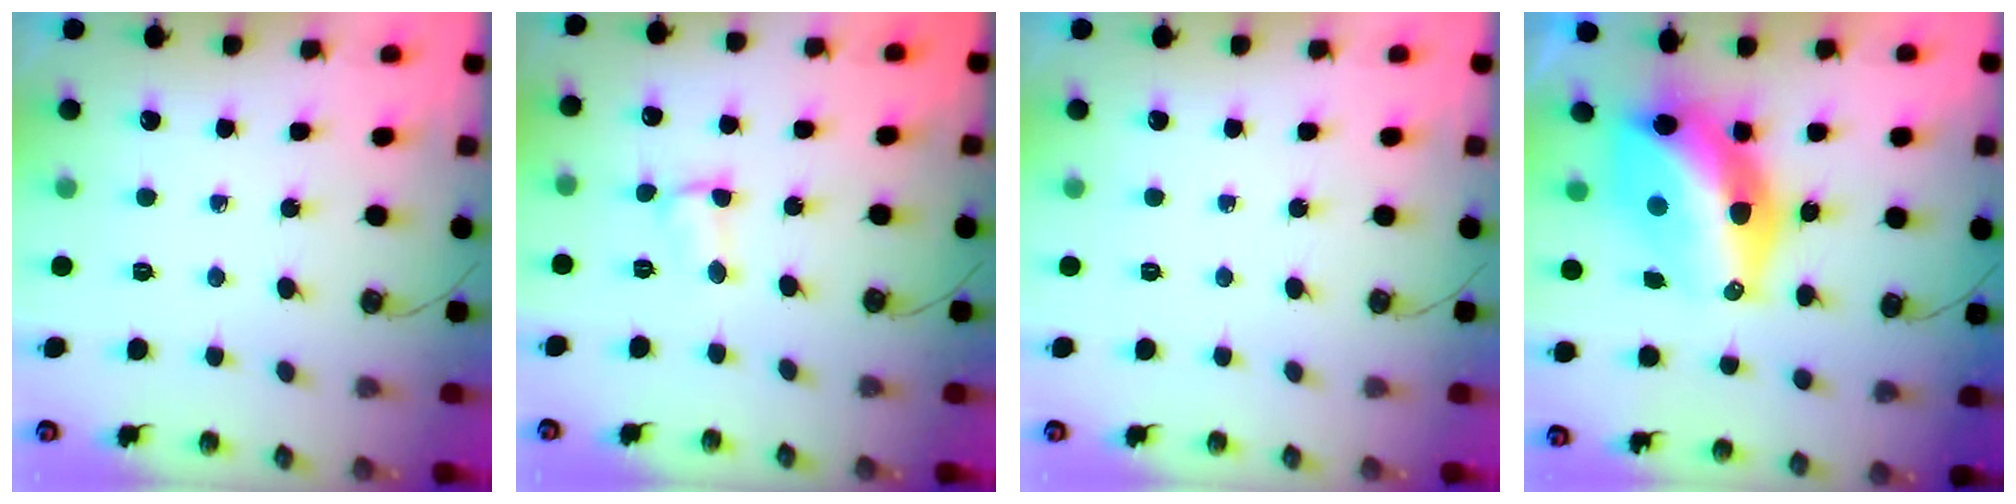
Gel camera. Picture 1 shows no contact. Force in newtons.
{"total": 2.6, "press": 2.6, "slide": 0.4}
{"total": 0.0}
{"total": 16.5, "press": 16.4, "slide": 1.5}